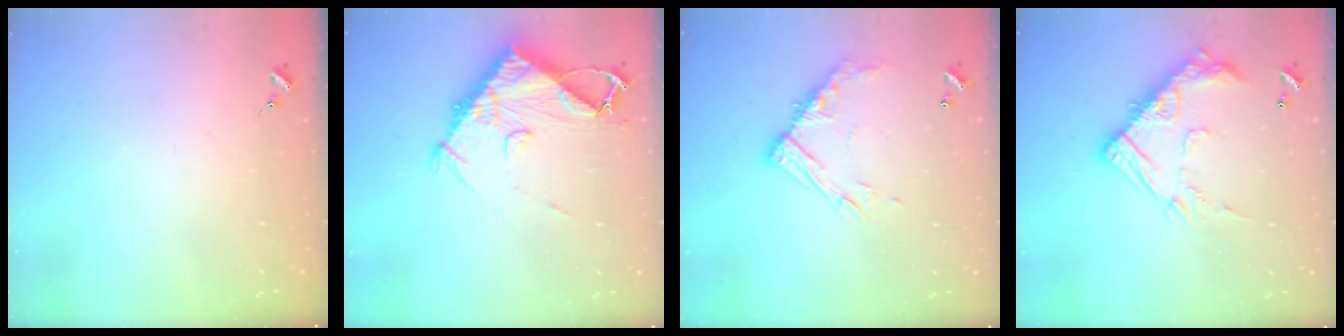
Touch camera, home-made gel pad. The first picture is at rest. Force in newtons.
{"total": 10.6, "press": 10.5, "slide": 1.0}
{"total": 13.1, "press": 13.1, "slide": 1.1}
{"total": 17.5, "press": 17.4, "slide": 1.3}